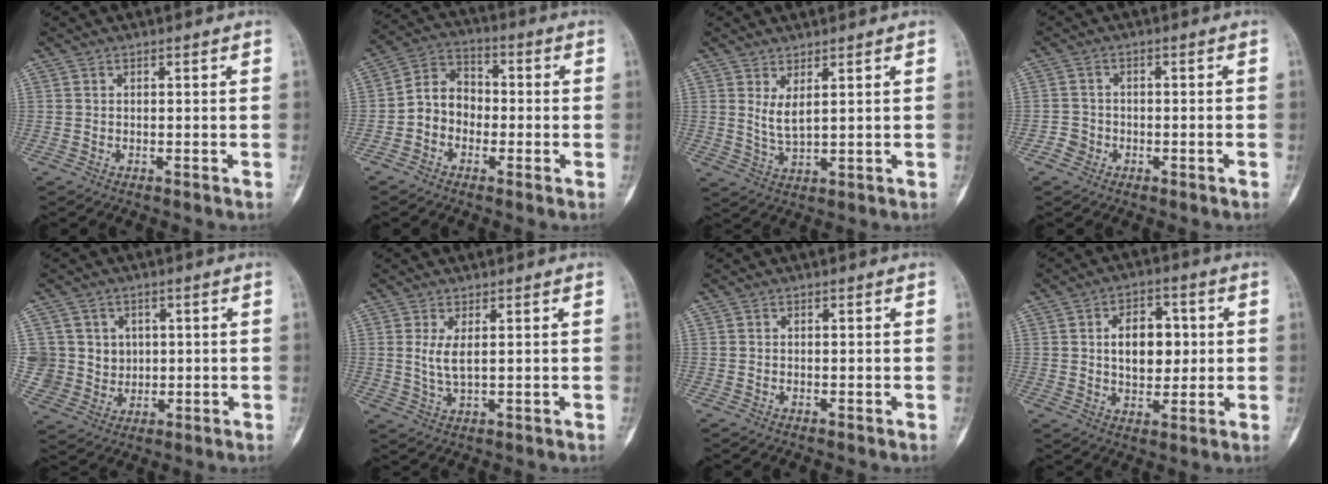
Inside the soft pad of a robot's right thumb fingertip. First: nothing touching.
{"total": 7.6, "force": [-1.6, 6.3, 3.9], "torque": [-0.042, 0.035, -0.048]}
{"total": 3.9, "force": [1.7, 1.2, 3.3], "torque": [-0.061, -0.023, 0.041]}
{"total": 2.3, "force": [-1.3, 1.9, 0.1], "torque": [0.010, 0.012, -0.030]}
{"total": 7.8, "force": [1.7, 7.5, 1.0], "torque": [0.016, 0.001, 0.038]}
{"total": 3.8, "force": [0.9, 1.3, 3.5], "torque": [-0.074, -0.010, 0.024]}
{"total": 0.0}
{"total": 10.0, "force": [1.3, 6.4, 7.6], "torque": [-0.081, -0.001, 0.023]}